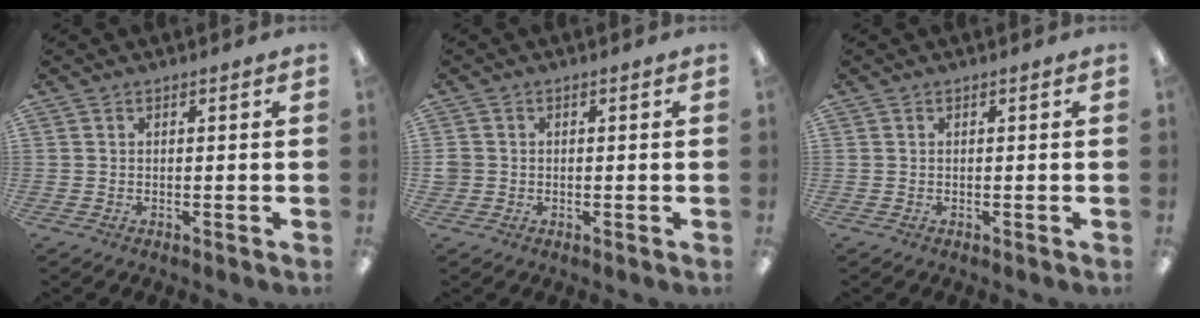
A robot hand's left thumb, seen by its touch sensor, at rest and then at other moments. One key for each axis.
{"total": 1.8, "fx": -0.3, "fy": 1.8, "fz": 0.2, "tx": -0.005, "ty": 0.003, "tz": -0.008}
{"total": 0.0}